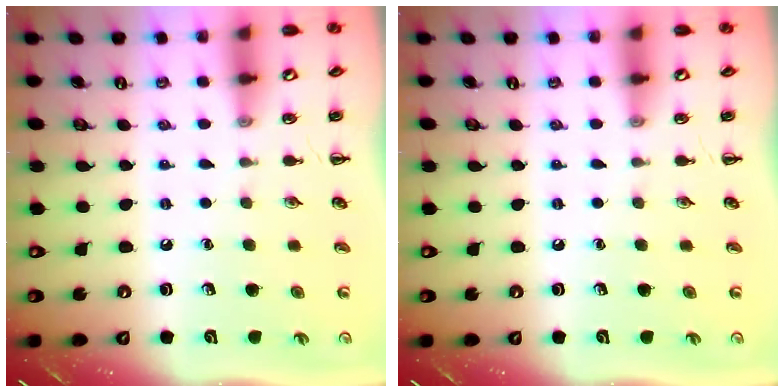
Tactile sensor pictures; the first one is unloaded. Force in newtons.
{"total": 0.0}